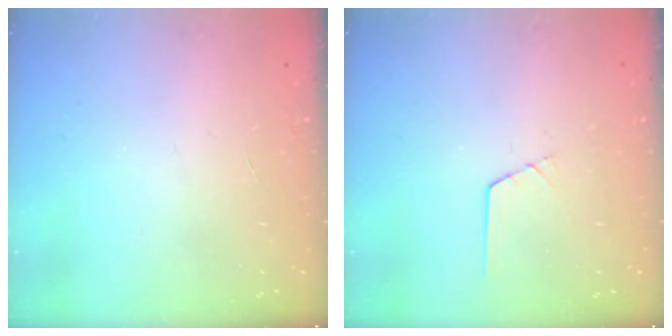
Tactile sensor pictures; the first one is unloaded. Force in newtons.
{"total": 0.5, "press": 0.5, "slide": 0.2}